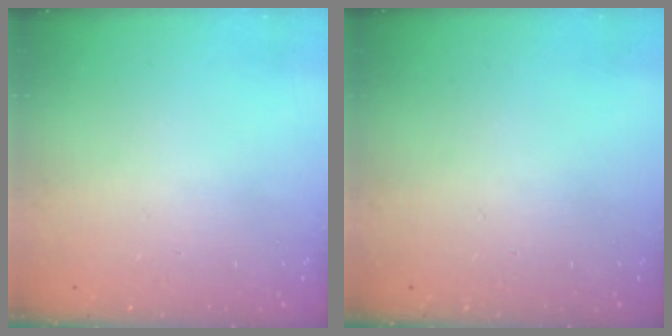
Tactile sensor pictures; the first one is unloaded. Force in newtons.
{"total": 0.0}